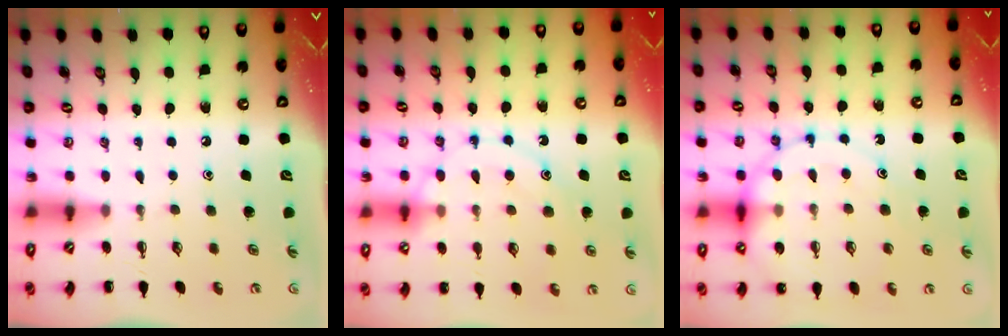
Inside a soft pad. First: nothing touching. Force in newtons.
{"total": 12.7, "press": 12.7, "slide": 0.8}
{"total": 15.3, "press": 14.9, "slide": 3.7}